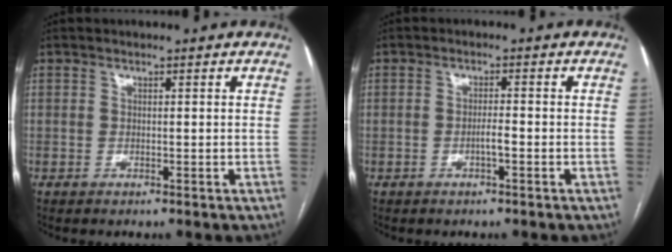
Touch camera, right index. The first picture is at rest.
{"total": 1.7, "force": [-0.7, 0.2, 1.5], "torque": [-0.026, 0.002, -0.012]}